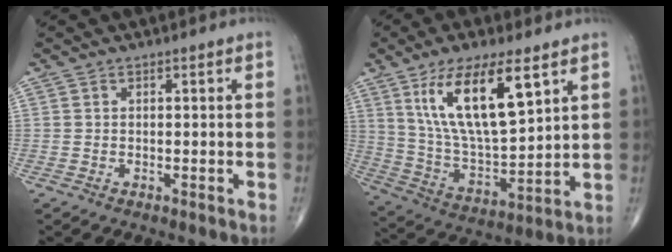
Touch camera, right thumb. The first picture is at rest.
{"total": 18.0, "force": [8.3, 6.1, 14.8], "torque": [-0.257, -0.035, 0.163]}